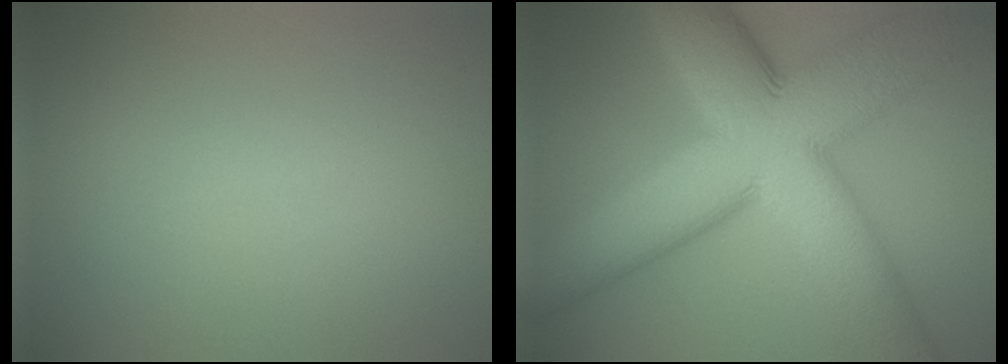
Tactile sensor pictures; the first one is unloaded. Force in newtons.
{"total": 16.5, "press": 16.5, "slide": 0.1}